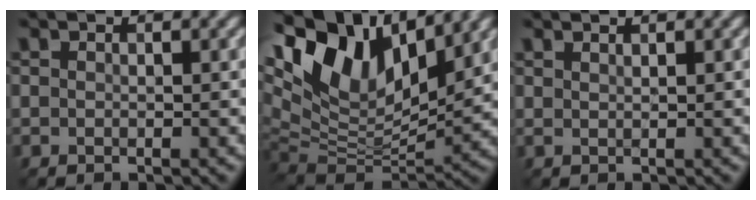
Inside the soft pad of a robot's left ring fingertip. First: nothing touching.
{"total": 13.5, "force": [7.0, 6.4, 9.6], "torque": [-0.193, 0.028, 0.125]}
{"total": 0.9, "force": [0.7, 0.3, 0.5], "torque": [-0.002, -0.004, 0.005]}